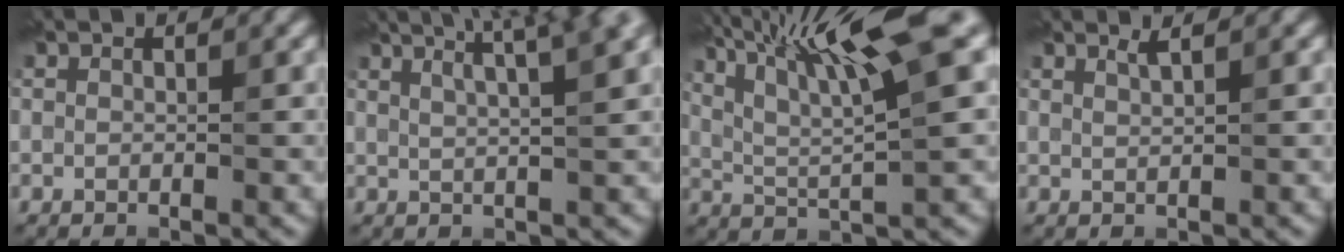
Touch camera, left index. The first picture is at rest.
{"total": 6.9, "force": [4.0, 2.0, 5.3], "torque": [-0.061, 0.043, 0.039]}
{"total": 11.2, "force": [5.2, 1.8, 9.8], "torque": [-0.171, 0.017, 0.101]}
{"total": 0.7, "force": [0.6, 0.1, 0.5], "torque": [-0.002, 0.012, 0.009]}